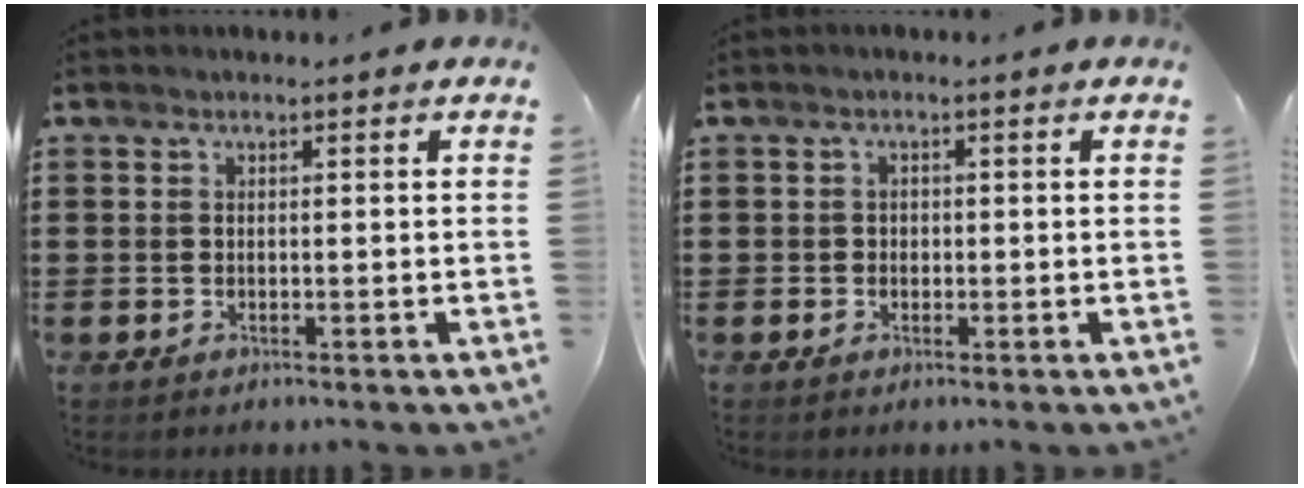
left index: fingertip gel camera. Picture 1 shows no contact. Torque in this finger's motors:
{"motor_torque": [-0.10, 0.11, -0.08, -0.01]}